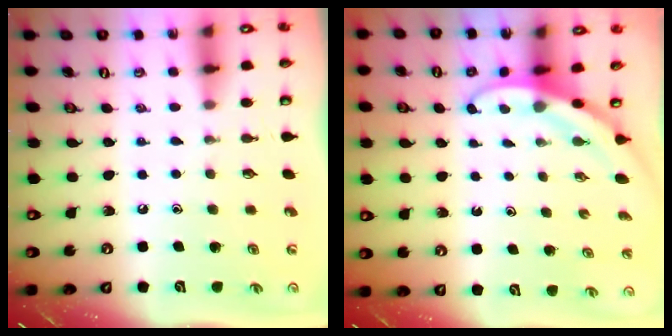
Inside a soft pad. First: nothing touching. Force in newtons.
{"total": 3.1, "press": 3.1, "slide": 0.1}